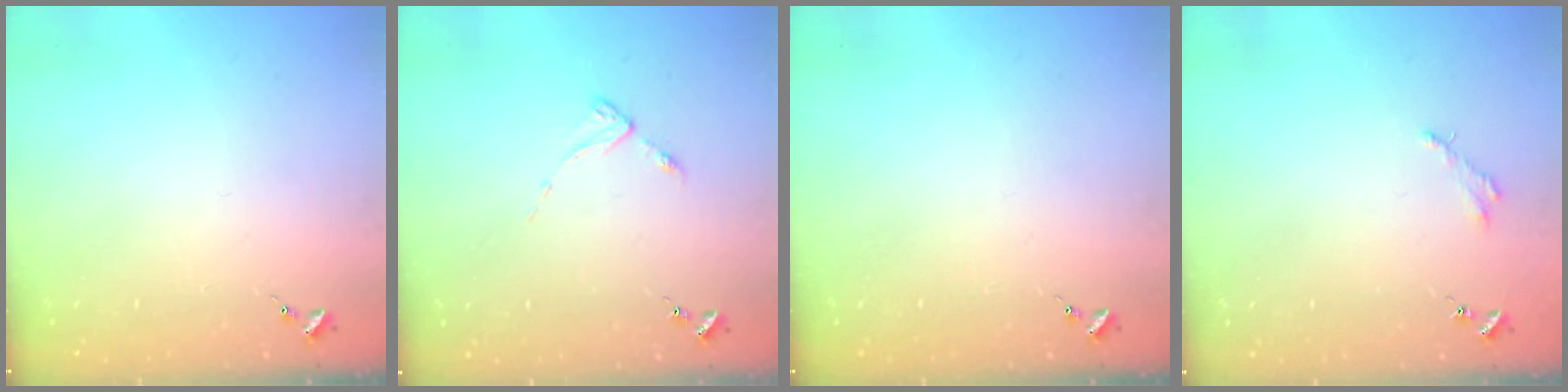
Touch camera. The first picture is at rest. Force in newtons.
{"total": 2.7, "press": 2.7, "slide": 0.4}
{"total": 0.0}
{"total": 2.5, "press": 2.5, "slide": 0.2}